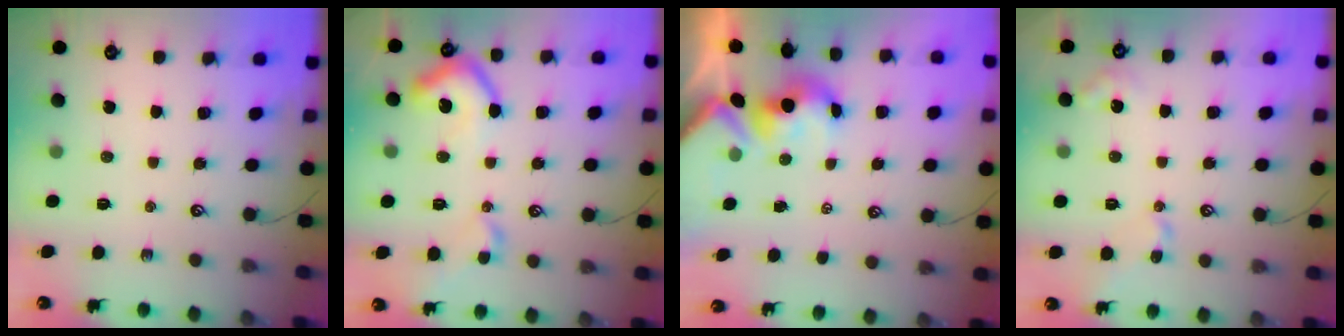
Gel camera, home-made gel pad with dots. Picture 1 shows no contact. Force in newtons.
{"total": 9.8, "press": 9.6, "slide": 1.5}
{"total": 2.0, "press": 1.9, "slide": 0.7}
{"total": 4.2, "press": 4.2, "slide": 0.2}